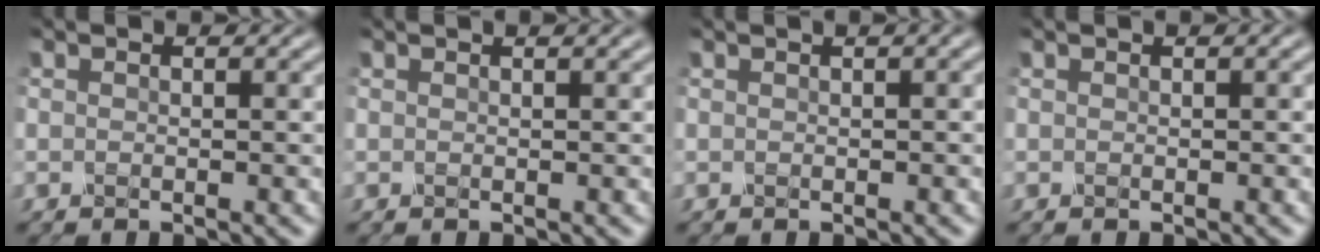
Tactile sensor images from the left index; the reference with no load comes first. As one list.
[{"total": 1.2, "force": [0.8, 0.3, 0.9], "torque": [-0.013, 0.001, 0.004]}, {"total": 1.2, "force": [0.7, 0.1, 0.9], "torque": [-0.020, 0.005, 0.010]}, {"total": 0.0}]